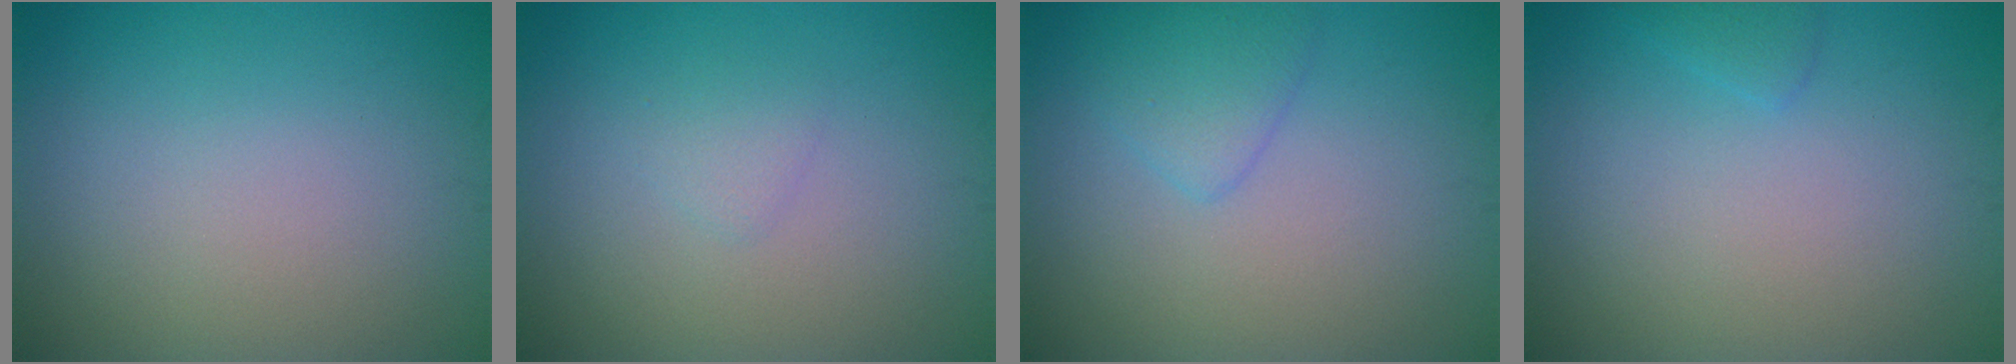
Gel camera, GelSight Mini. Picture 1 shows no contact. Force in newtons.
{"total": 1.0, "press": 1.0, "slide": 0.1}
{"total": 2.0, "press": 2.0, "slide": 0.2}
{"total": 0.9, "press": 0.9, "slide": 0.1}